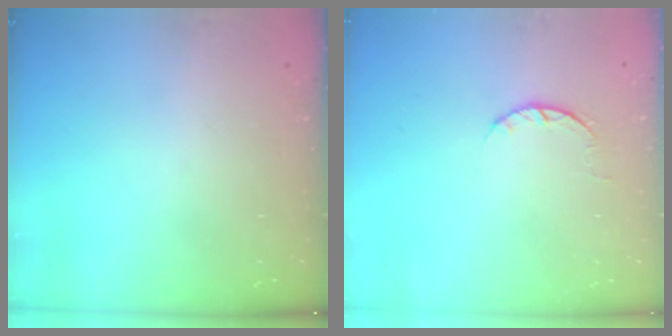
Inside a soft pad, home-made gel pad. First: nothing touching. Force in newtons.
{"total": 3.2, "press": 3.2, "slide": 0.4}